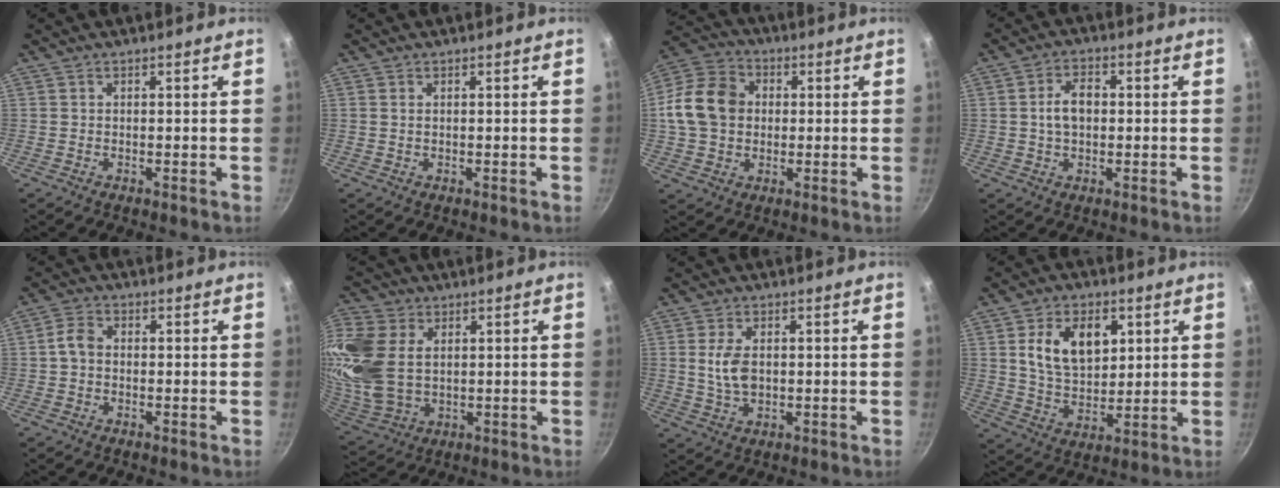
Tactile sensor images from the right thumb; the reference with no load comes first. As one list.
[{"total": 0.6, "force": [0.2, 0.4, 0.5], "torque": [-0.009, 0.001, 0.003]}, {"total": 13.2, "force": [0.8, 10.6, 7.7], "torque": [-0.119, 0.019, 0.000]}, {"total": 5.8, "force": [0.2, 3.7, 4.4], "torque": [-0.061, 0.012, 0.000]}, {"total": 3.7, "force": [-0.2, 2.8, 2.4], "torque": [-0.045, 0.014, -0.010]}, {"total": 18.9, "force": [3.9, 13.3, 12.9], "torque": [-0.287, -0.013, 0.082]}, {"total": 6.0, "force": [0.6, 3.6, 4.8], "torque": [-0.091, -0.001, 0.013]}, {"total": 13.0, "force": [3.9, 8.4, 9.1], "torque": [-0.126, -0.015, 0.069]}]